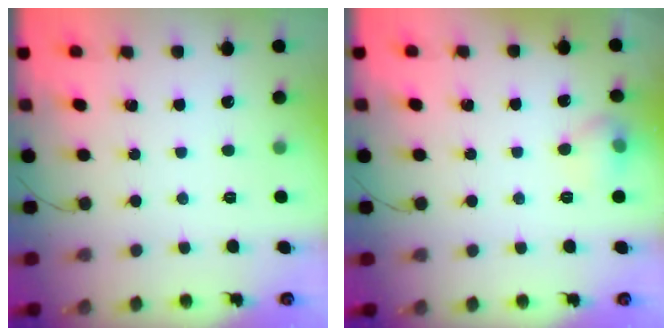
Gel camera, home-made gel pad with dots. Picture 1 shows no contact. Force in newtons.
{"total": 6.3, "press": 6.2, "slide": 1.4}